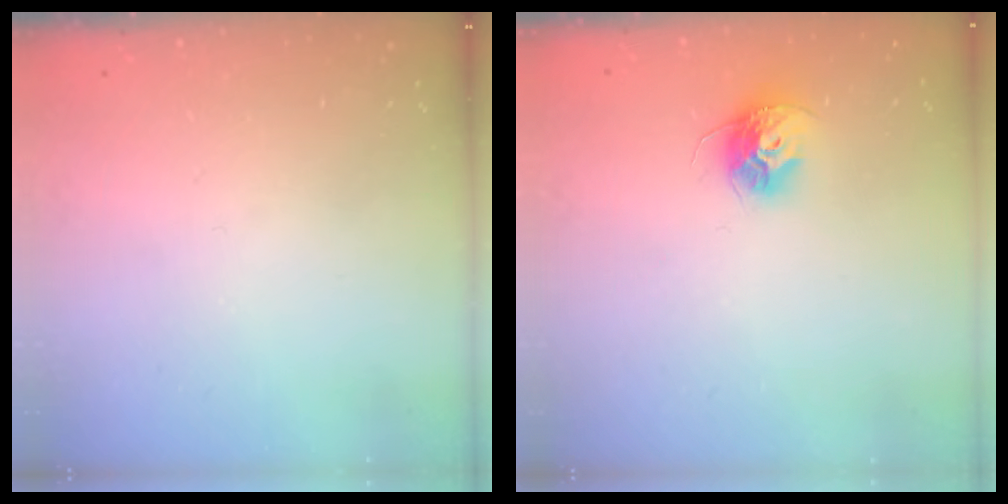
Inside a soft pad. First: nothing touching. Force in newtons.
{"total": 10.3, "press": 10.3, "slide": 0.7}